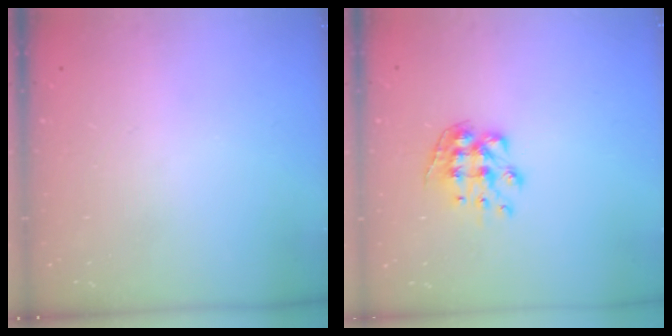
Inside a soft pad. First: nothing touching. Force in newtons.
{"total": 8.4, "press": 8.3, "slide": 0.4}